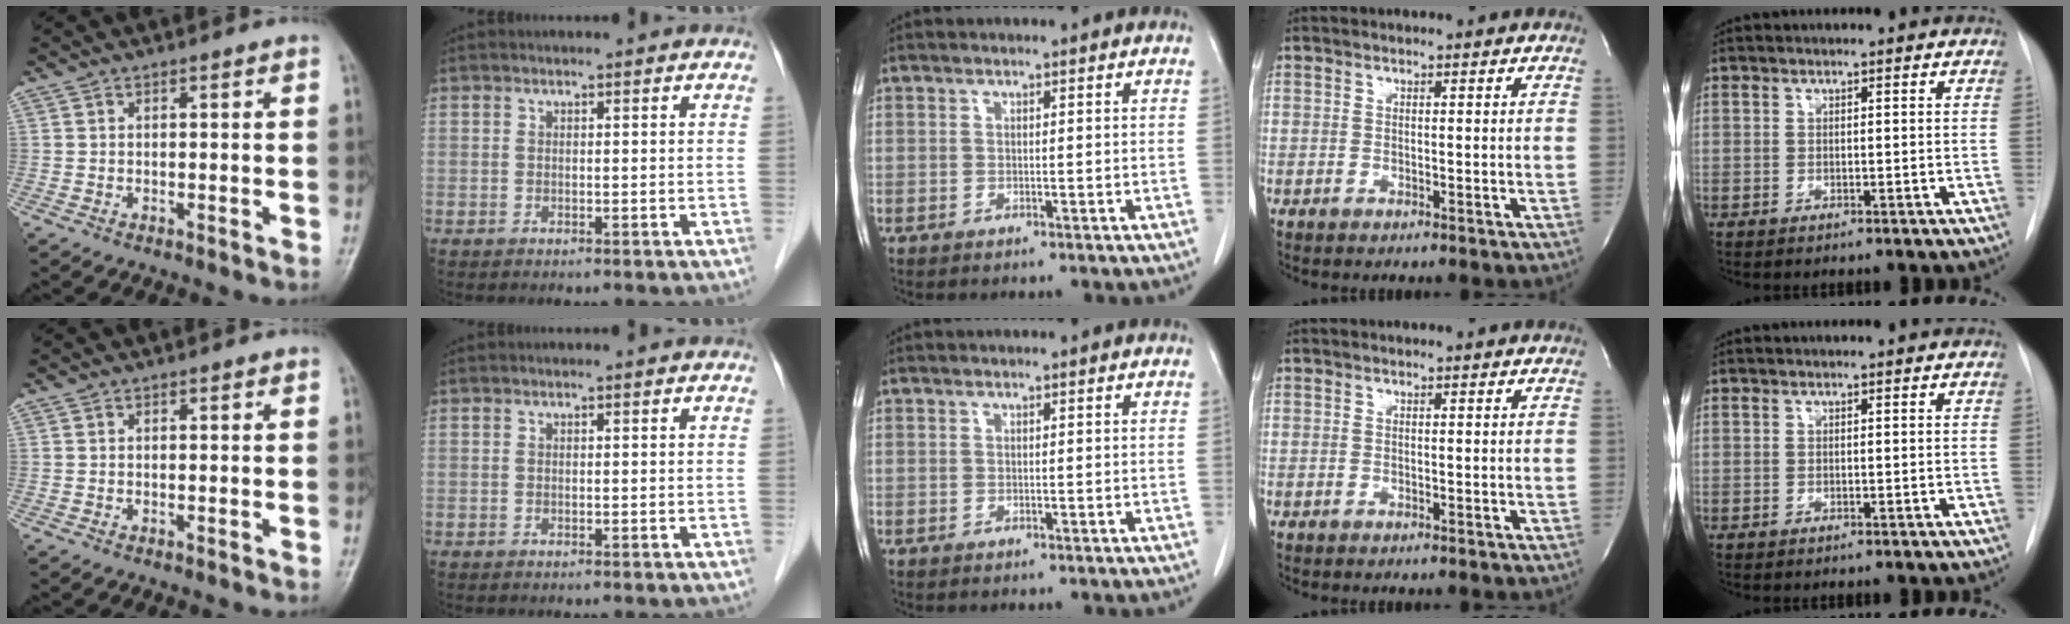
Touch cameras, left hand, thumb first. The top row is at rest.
{}